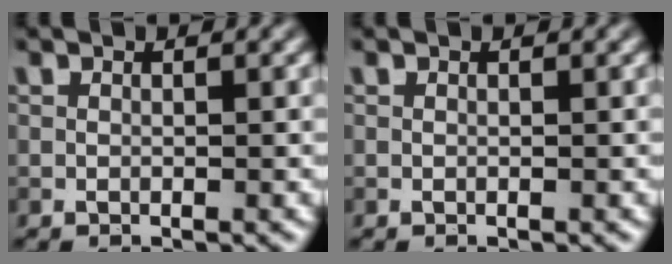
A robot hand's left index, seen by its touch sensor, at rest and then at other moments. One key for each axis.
{"total": 0.0}